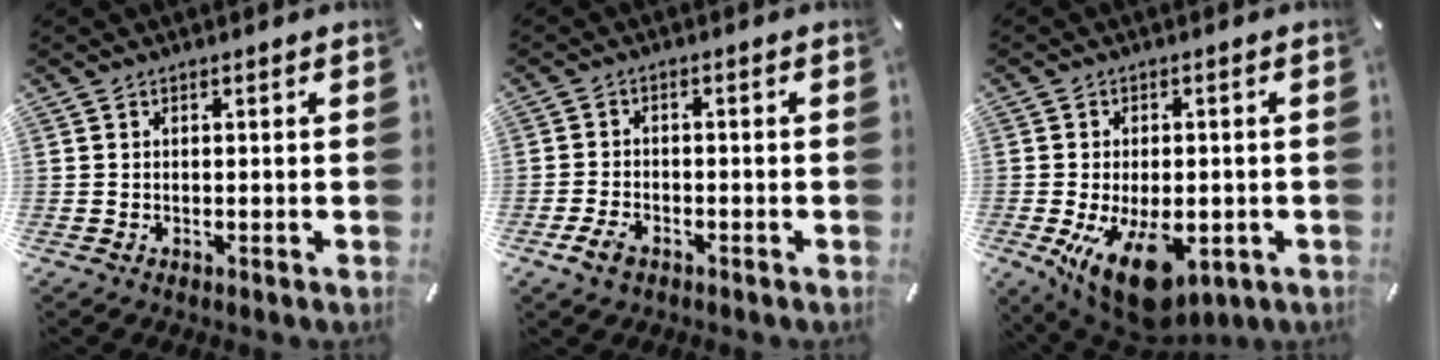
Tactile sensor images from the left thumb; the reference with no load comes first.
{"total": 4.3, "force": [-2.3, 2.6, 2.5], "torque": [-0.060, 0.006, -0.046]}
{"total": 15.2, "force": [-5.2, 8.1, 11.8], "torque": [-0.198, 0.008, -0.077]}